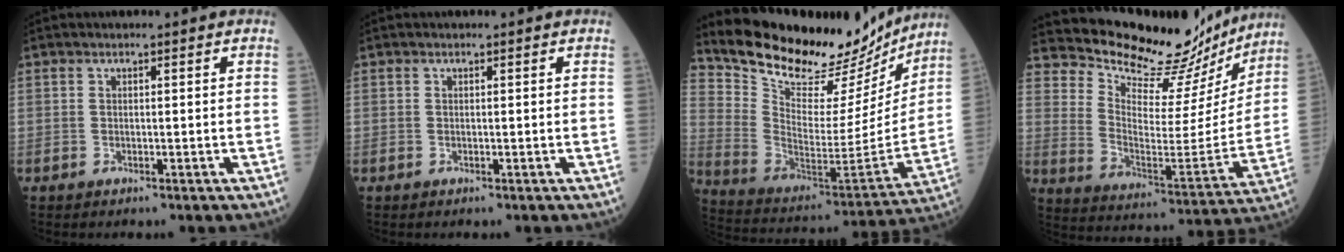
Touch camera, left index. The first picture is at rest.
{"total": 0.0}
{"total": 24.2, "force": [21.9, 6.8, 7.8], "torque": [-0.135, -0.043, 0.325]}
{"total": 20.8, "force": [19.5, 5.4, 4.8], "torque": [-0.076, -0.054, 0.264]}